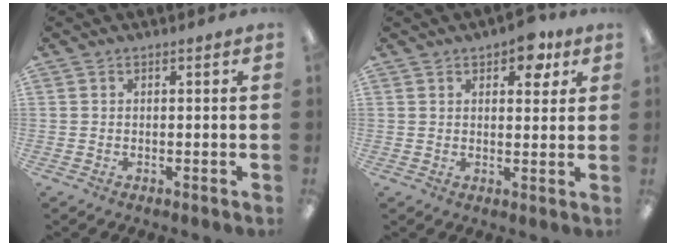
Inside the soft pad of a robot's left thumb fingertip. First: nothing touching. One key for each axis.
{"total": 6.6, "fx": 4.1, "fy": 3.3, "fz": 4.1, "tx": -0.040, "ty": -0.016, "tz": 0.065}